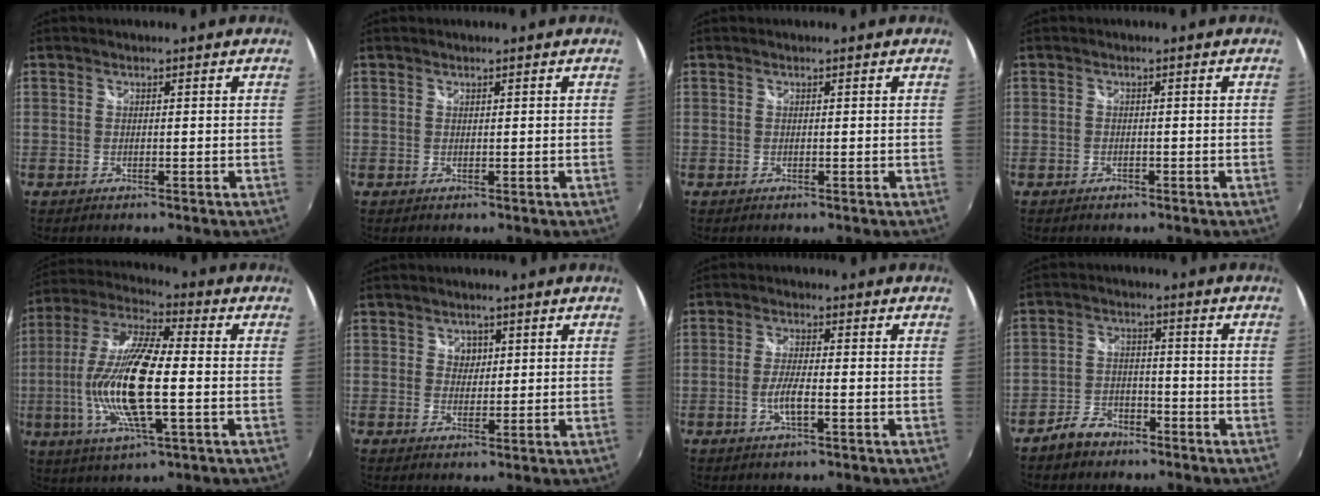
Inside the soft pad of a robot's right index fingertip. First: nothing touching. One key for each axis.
{"total": 0.0}
{"total": 0.0}
{"total": 1.1, "fx": -0.8, "fy": 0.7, "fz": 0.2, "tx": -0.006, "ty": 0.000, "tz": -0.012}
{"total": 18.0, "fx": -2.6, "fy": 4.4, "fz": 17.2, "tx": -0.345, "ty": -0.008, "tz": -0.053}
{"total": 2.3, "fx": 0.8, "fy": 2.1, "fz": 0.6, "tx": -0.003, "ty": 0.006, "tz": 0.013}
{"total": 4.6, "fx": -1.6, "fy": 0.7, "fz": 4.2, "tx": -0.087, "ty": -0.003, "tz": -0.032}
{"total": 6.5, "fx": -4.9, "fy": 3.6, "fz": 2.2, "tx": -0.065, "ty": 0.012, "tz": -0.082}